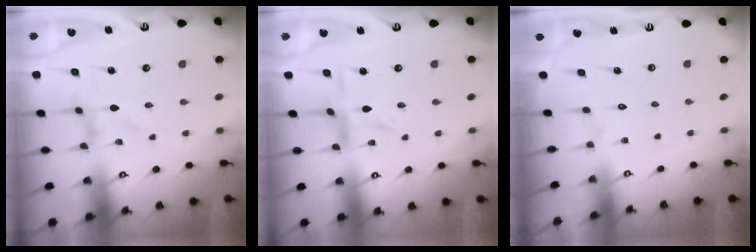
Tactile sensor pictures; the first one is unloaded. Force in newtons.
{"total": 2.7, "press": 2.7, "slide": 0.4}
{"total": 1.7, "press": 1.7, "slide": 0.1}